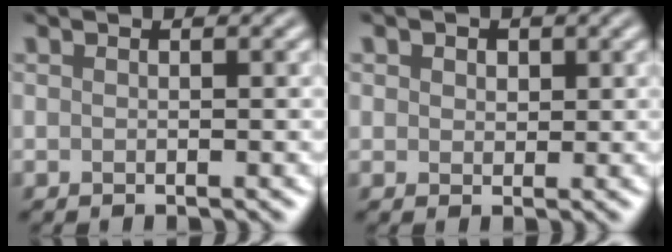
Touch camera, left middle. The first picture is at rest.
{"total": 1.1, "force": [0.9, 0.5, -0.5], "torque": [-0.001, 0.007, 0.017]}